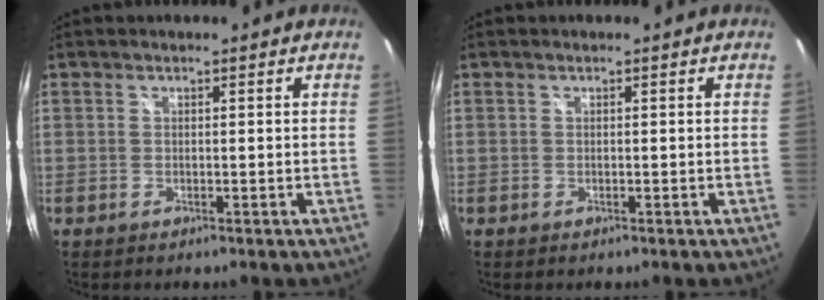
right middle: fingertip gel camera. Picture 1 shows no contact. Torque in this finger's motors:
{"motor_torque": [0.00, 0.00, 0.02, 0.01]}